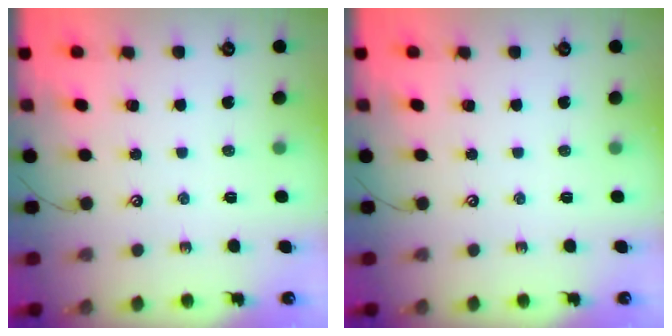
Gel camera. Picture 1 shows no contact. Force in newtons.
{"total": 0.0}